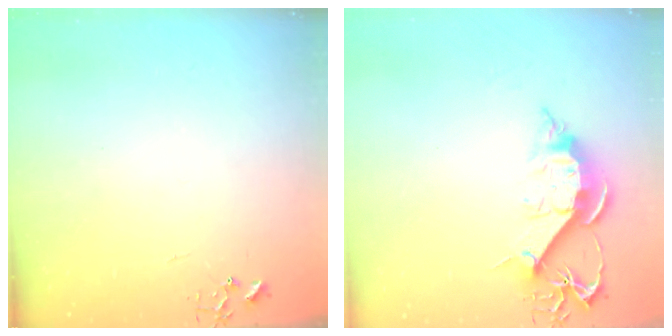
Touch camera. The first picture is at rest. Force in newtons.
{"total": 11.4, "press": 11.3, "slide": 1.1}